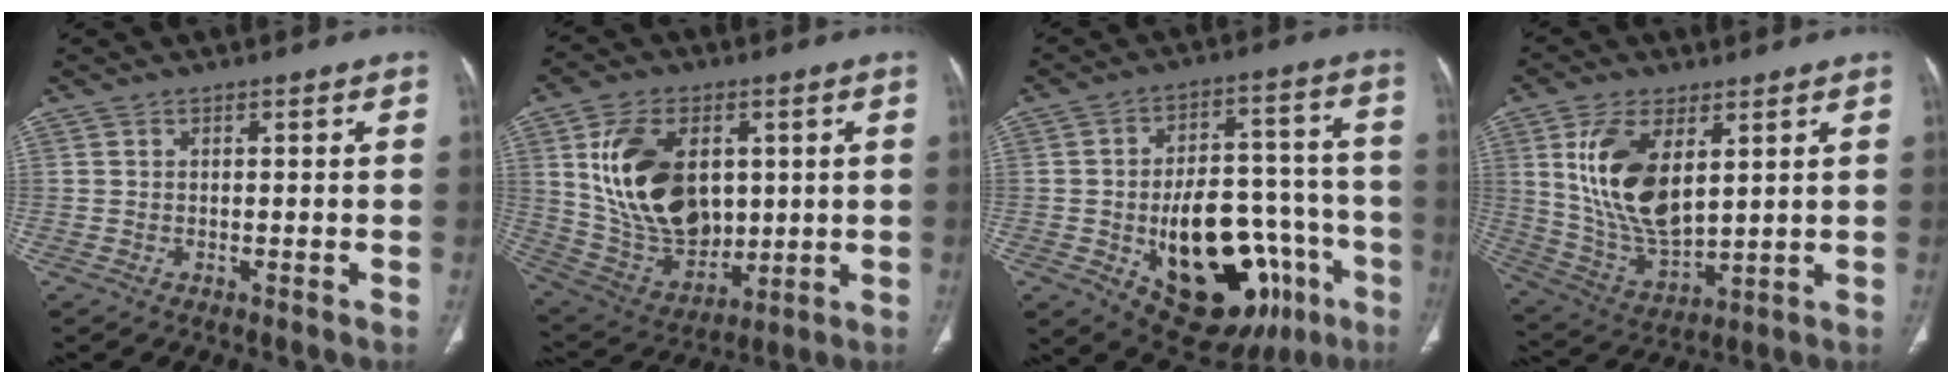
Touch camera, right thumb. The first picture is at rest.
{"total": 20.1, "force": [3.8, 13.4, 14.5], "torque": [-0.232, -0.016, 0.091]}
{"total": 26.5, "force": [-9.7, 14.2, 20.1], "torque": [-0.240, 0.044, -0.118]}
{"total": 15.8, "force": [4.8, 8.0, 12.8], "torque": [-0.242, -0.025, 0.106]}